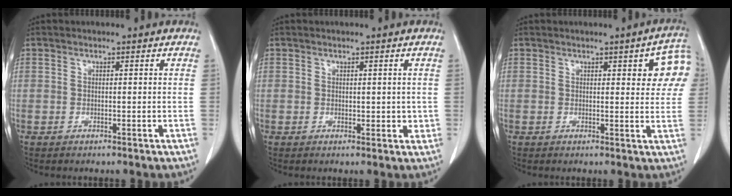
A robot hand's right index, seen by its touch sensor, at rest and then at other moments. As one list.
[{"total": 2.0, "force": [0.3, 1.3, 1.5], "torque": [-0.015, -0.004, 0.008]}, {"total": 7.2, "force": [2.5, 1.9, 6.4], "torque": [-0.069, 0.008, 0.024]}]